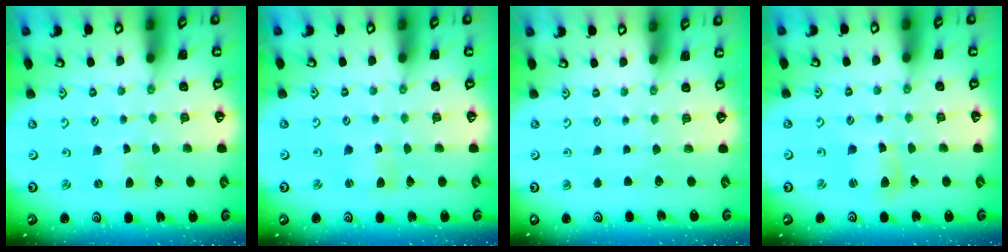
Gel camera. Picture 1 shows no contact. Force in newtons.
{"total": 2.2, "press": 2.2, "slide": 0.3}
{"total": 0.0}
{"total": 4.4, "press": 4.4, "slide": 0.5}